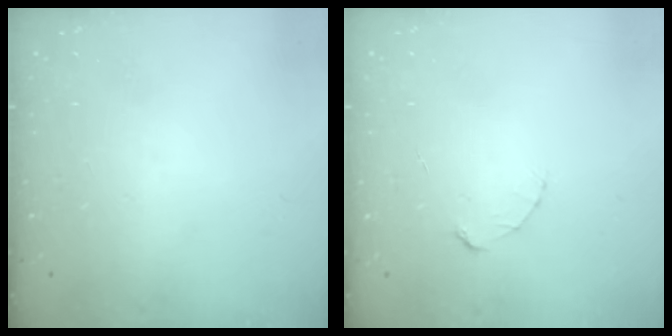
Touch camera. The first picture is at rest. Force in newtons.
{"total": 2.7, "press": 2.7, "slide": 0.3}